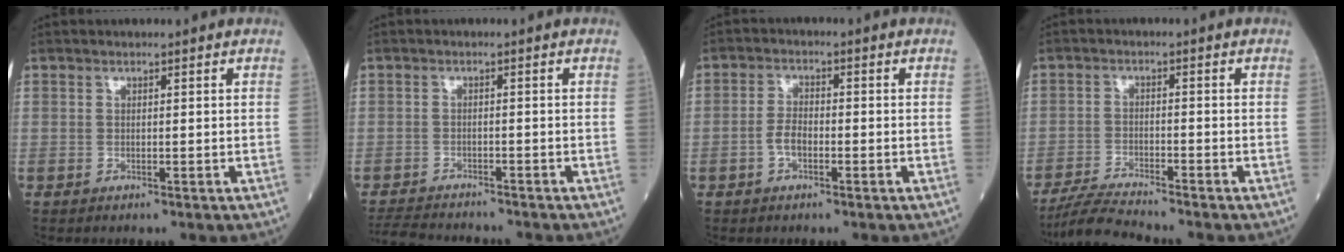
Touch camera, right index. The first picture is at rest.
{"total": 7.4, "force": [-7.1, 0.9, 1.9], "torque": [-0.030, -0.011, -0.113]}
{"total": 3.0, "force": [-1.1, 1.5, 2.4], "torque": [-0.046, 0.007, -0.020]}
{"total": 5.6, "force": [-5.2, -1.1, 1.6], "torque": [-0.036, -0.024, -0.099]}